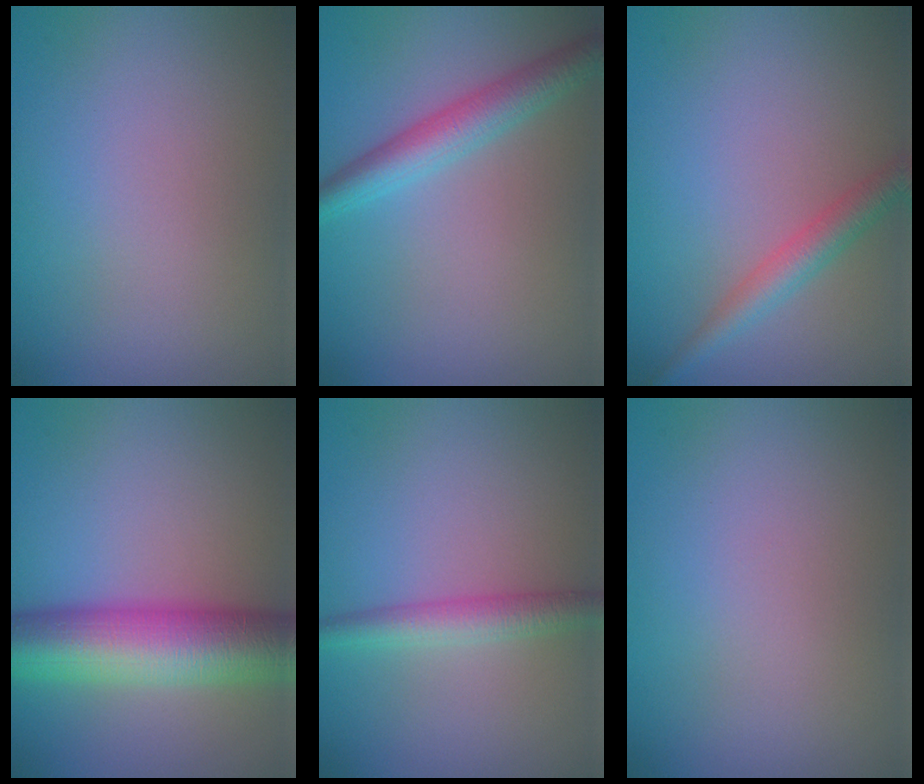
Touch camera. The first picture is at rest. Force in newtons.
{"total": 3.8, "press": 3.8, "slide": 0.0}
{"total": 2.7, "press": 2.7, "slide": 0.1}
{"total": 10.1, "press": 10.1, "slide": 0.1}
{"total": 2.8, "press": 2.8, "slide": 0.1}
{"total": 0.0}